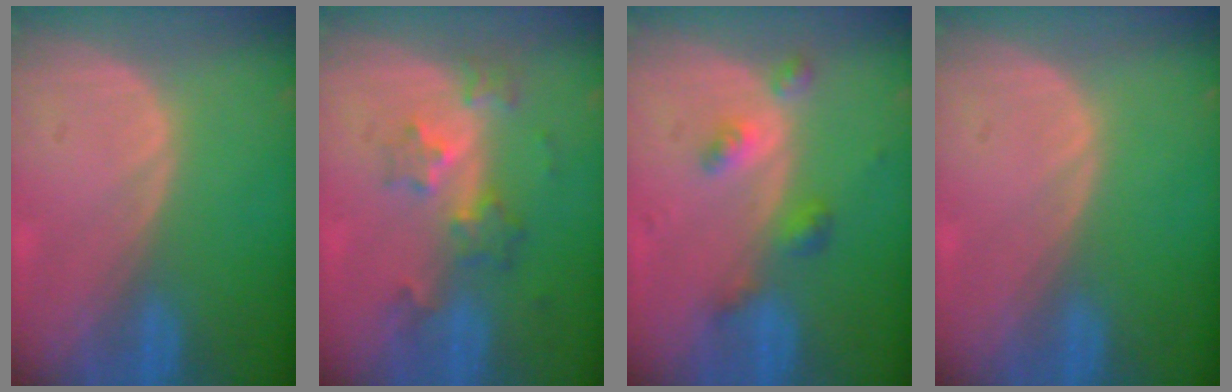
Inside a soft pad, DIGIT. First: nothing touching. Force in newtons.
{"total": 6.1, "press": 5.4, "slide": 2.9}
{"total": 4.6, "press": 4.2, "slide": 1.7}
{"total": 0.0}